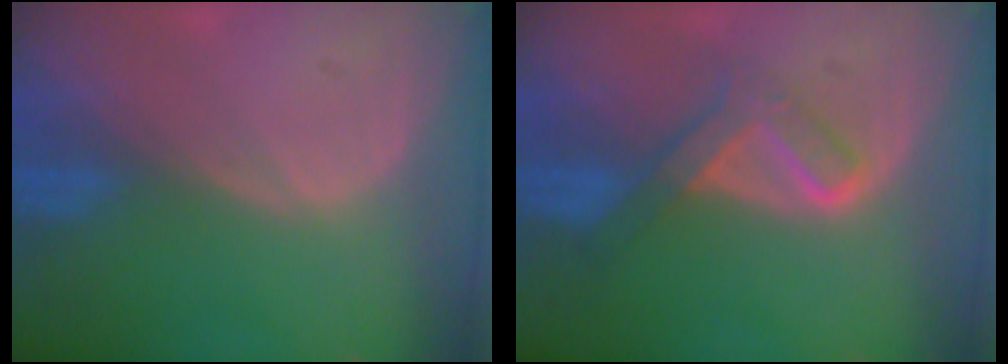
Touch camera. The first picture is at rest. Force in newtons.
{"total": 5.3, "press": 5.3, "slide": 0.5}